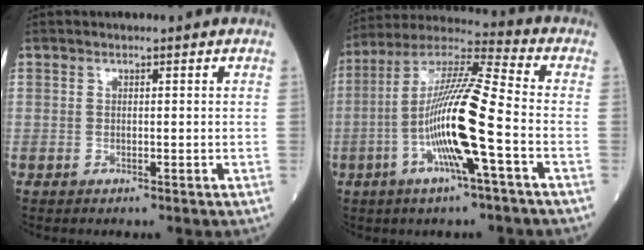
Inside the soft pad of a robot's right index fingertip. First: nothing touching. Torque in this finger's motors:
{"motor_torque": [1.51, -0.64, 1.05, 0.21]}